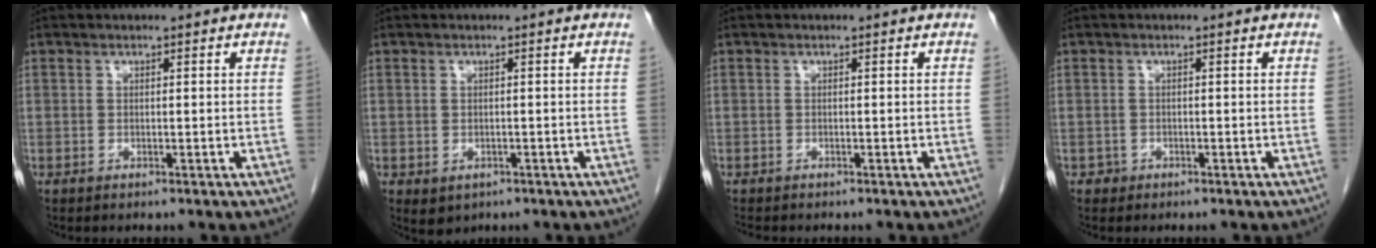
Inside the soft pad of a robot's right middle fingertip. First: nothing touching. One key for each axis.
{"total": 2.2, "fx": -0.9, "fy": 1.8, "fz": 1.0, "tx": -0.014, "ty": -0.001, "tz": -0.001}
{"total": 1.8, "fx": -1.6, "fy": 0.4, "fz": 0.7, "tx": -0.013, "ty": -0.004, "tz": -0.021}
{"total": 0.8, "fx": -0.4, "fy": 0.6, "fz": -0.1, "tx": -0.001, "ty": 0.004, "tz": -0.009}